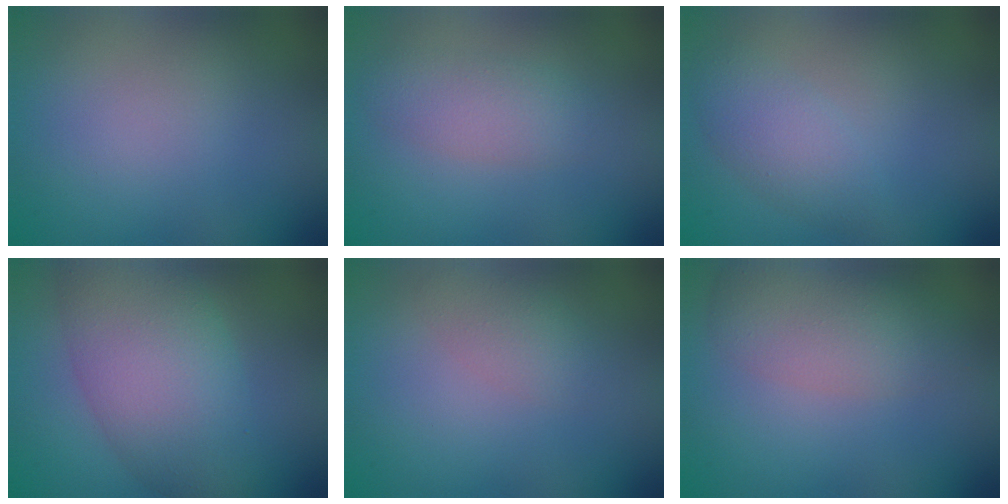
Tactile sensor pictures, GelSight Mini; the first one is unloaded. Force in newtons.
{"total": 2.5, "press": 2.5, "slide": 0.1}
{"total": 2.5, "press": 2.5, "slide": 0.1}
{"total": 7.9, "press": 7.9, "slide": 0.1}
{"total": 1.8, "press": 1.8, "slide": 0.2}
{"total": 4.1, "press": 4.1, "slide": 0.1}